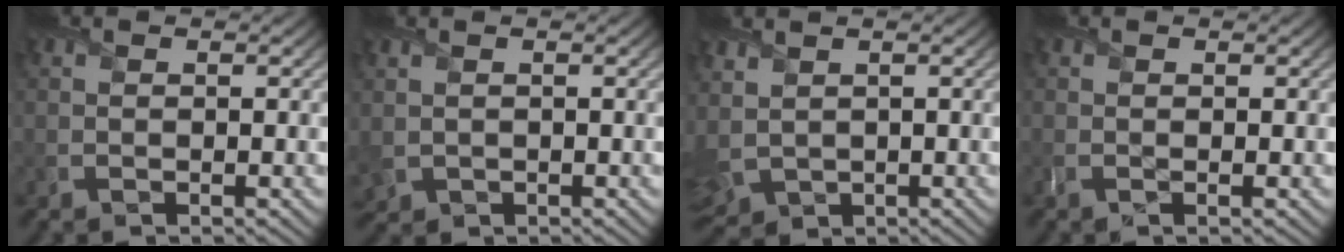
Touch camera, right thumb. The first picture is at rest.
{"total": 1.5, "force": [0.2, 1.2, 0.9], "torque": [-0.034, -0.006, 0.007]}
{"total": 4.9, "force": [1.2, 3.1, 3.5], "torque": [-0.118, -0.005, 0.031]}
{"total": 0.0}